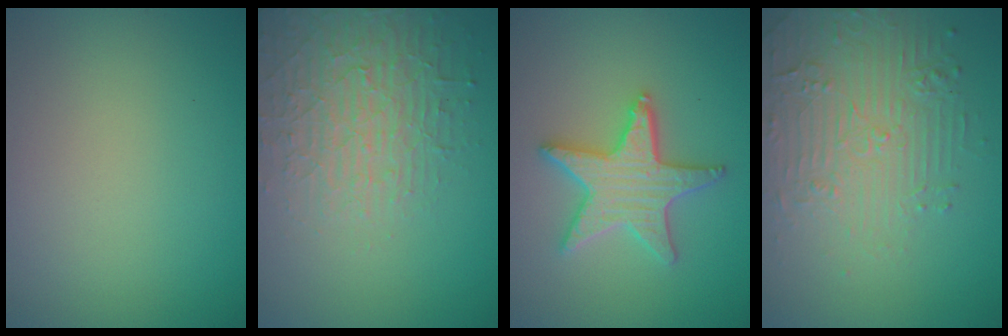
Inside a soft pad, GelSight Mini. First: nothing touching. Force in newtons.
{"total": 4.0, "press": 3.9, "slide": 0.7}
{"total": 5.1, "press": 5.0, "slide": 0.9}
{"total": 5.0, "press": 3.7, "slide": 3.4}